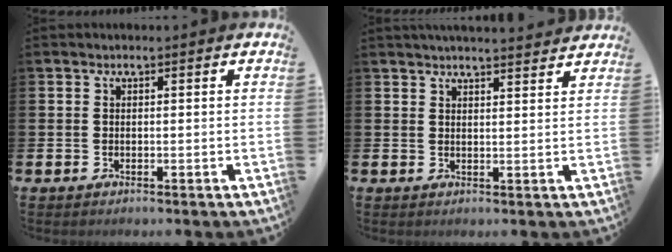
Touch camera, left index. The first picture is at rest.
{"total": 3.1, "force": [3.1, -0.1, 0.3], "torque": [-0.005, -0.018, 0.055]}